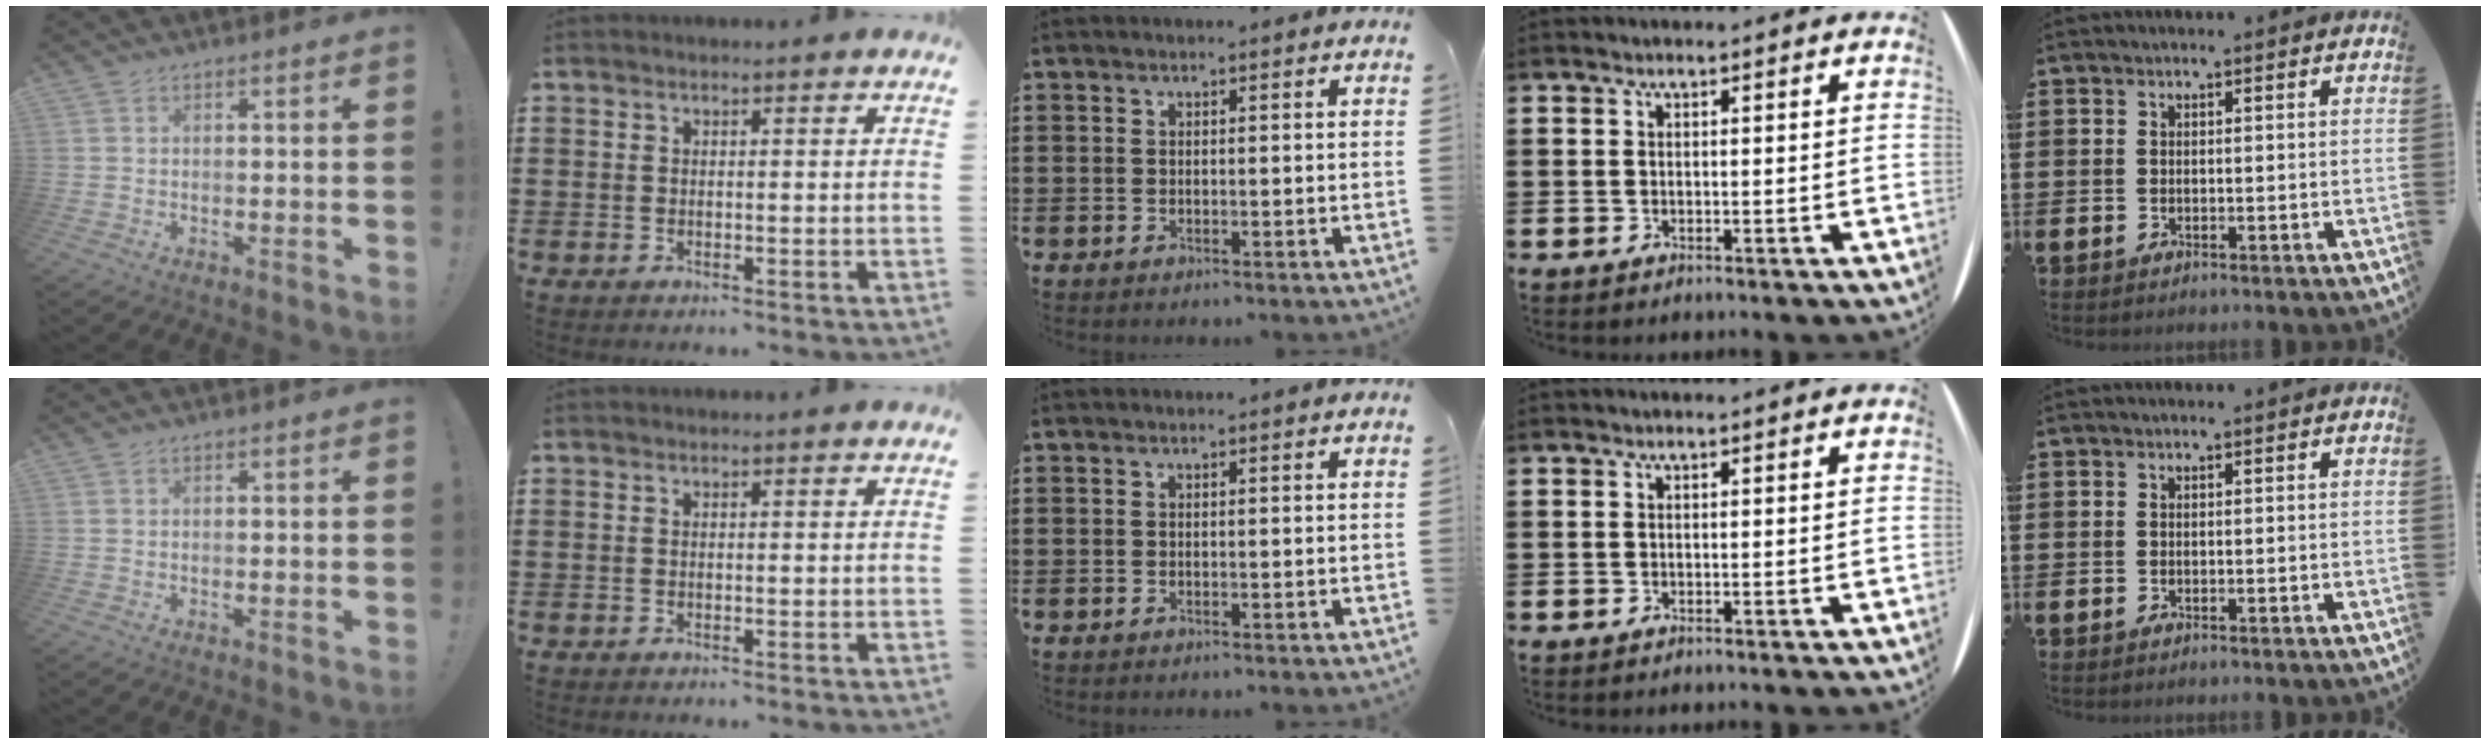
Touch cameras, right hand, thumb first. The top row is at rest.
{}